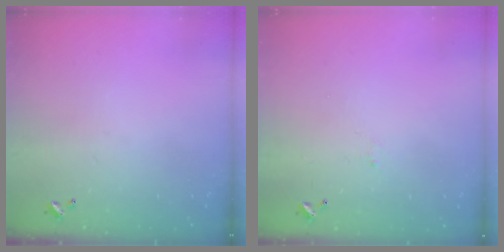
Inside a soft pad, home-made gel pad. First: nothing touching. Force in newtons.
{"total": 0.6, "press": 0.2, "slide": 0.6}